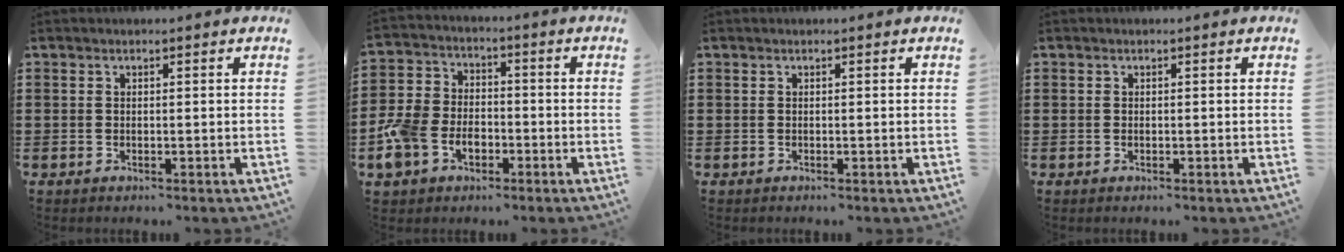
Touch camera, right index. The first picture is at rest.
{"total": 6.8, "force": [-2.9, 5.2, 3.3], "torque": [-0.105, 0.008, -0.062]}
{"total": 0.0}
{"total": 0.0}